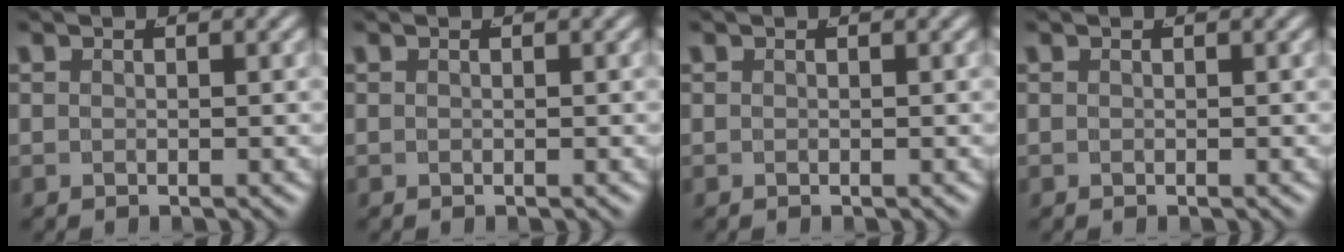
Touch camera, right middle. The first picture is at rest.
{"total": 0.0}
{"total": 0.0}
{"total": 0.0}